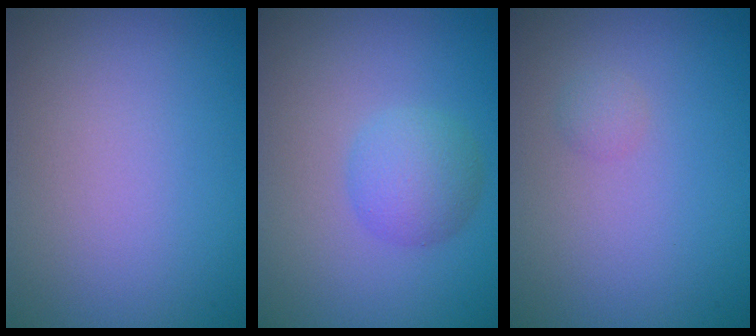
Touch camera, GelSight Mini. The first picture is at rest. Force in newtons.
{"total": 3.0, "press": 3.0, "slide": 0.1}
{"total": 0.8, "press": 0.8, "slide": 0.0}